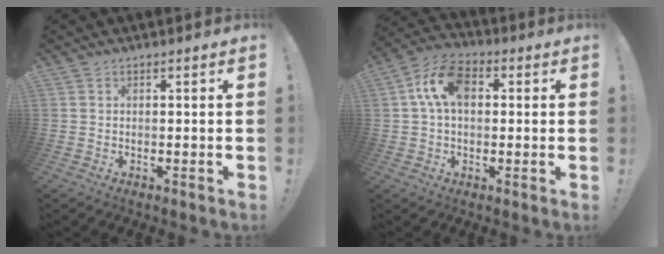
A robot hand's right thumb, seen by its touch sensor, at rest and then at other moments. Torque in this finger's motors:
{"motor_torque": [0.59, 1.58, 0.08, 0.08, 0.08]}